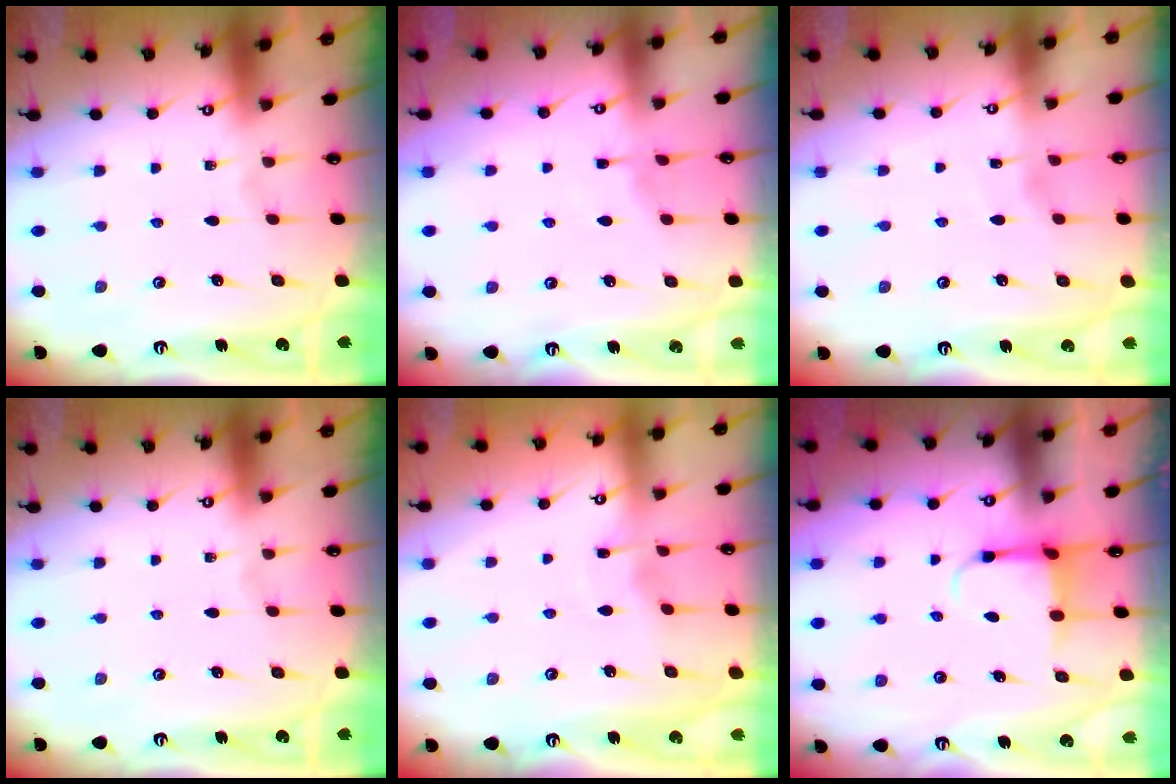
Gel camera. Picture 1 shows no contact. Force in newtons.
{"total": 3.0, "press": 2.9, "slide": 0.5}
{"total": 1.7, "press": 1.7, "slide": 0.3}
{"total": 0.0}
{"total": 2.9, "press": 2.9, "slide": 0.1}
{"total": 3.9, "press": 3.7, "slide": 1.2}